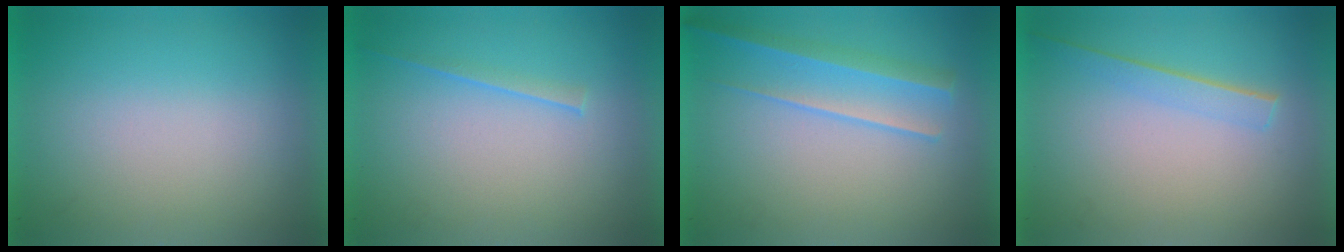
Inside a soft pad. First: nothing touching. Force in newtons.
{"total": 1.7}
{"total": 2.1}
{"total": 1.6}